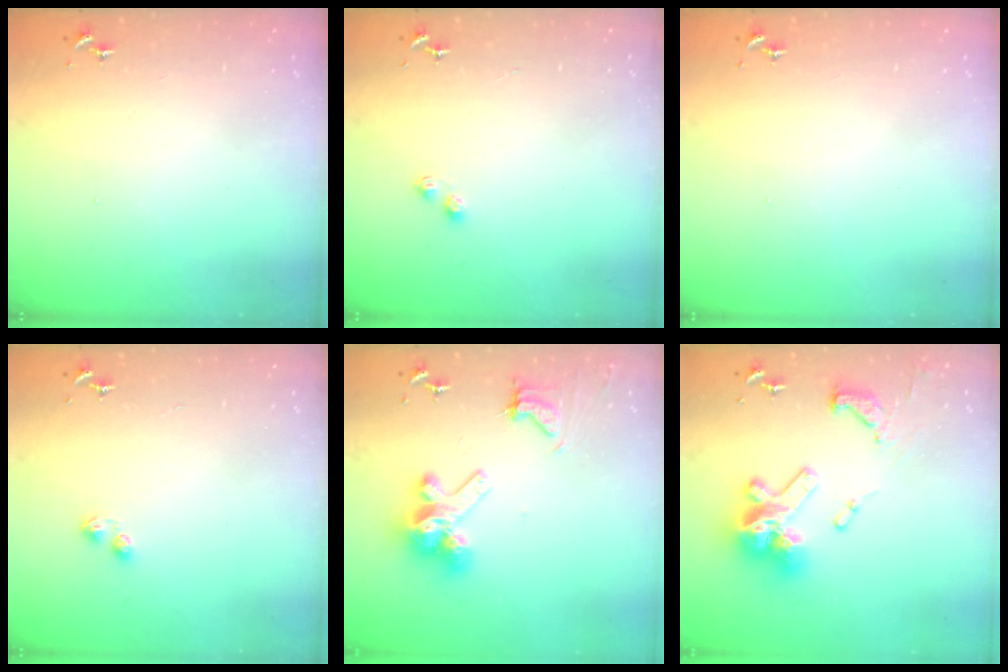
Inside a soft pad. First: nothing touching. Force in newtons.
{"total": 2.8, "press": 2.8, "slide": 0.3}
{"total": 0.0}
{"total": 2.9, "press": 2.9, "slide": 0.4}
{"total": 12.7, "press": 12.6, "slide": 1.6}
{"total": 20.9, "press": 20.8, "slide": 1.9}